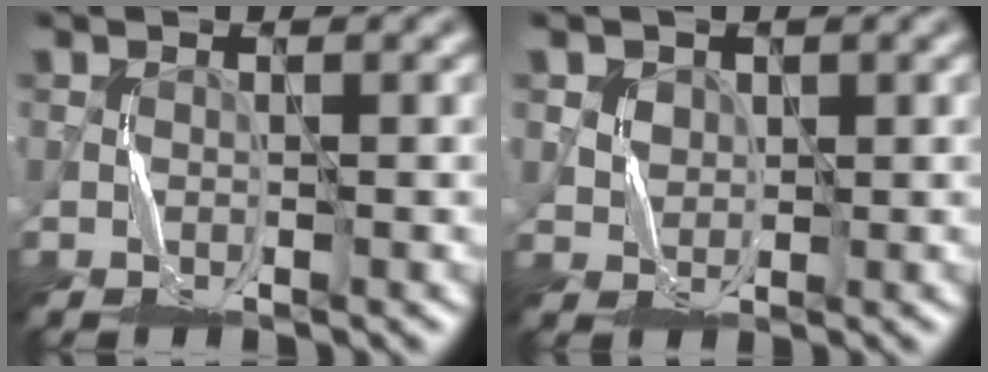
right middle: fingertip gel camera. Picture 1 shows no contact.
{"total": 2.4, "force": [1.4, 1.8, 0.4], "torque": [-0.024, 0.002, 0.034]}